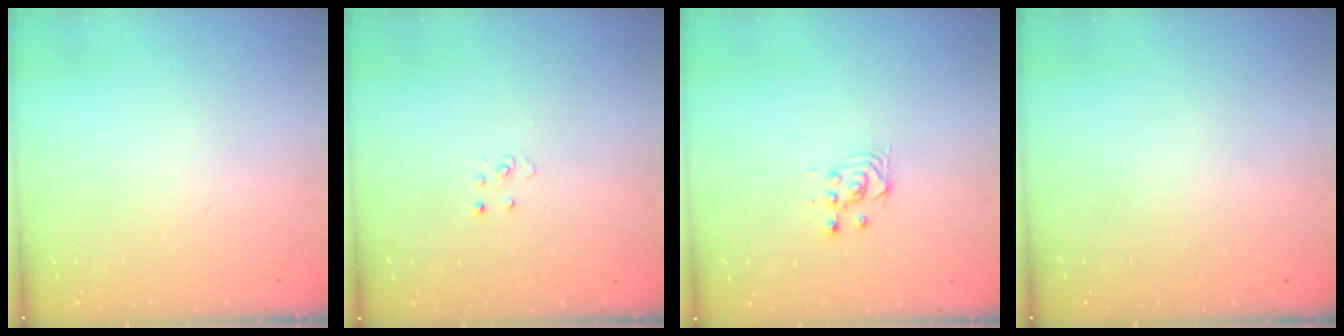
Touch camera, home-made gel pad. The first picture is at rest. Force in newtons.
{"total": 3.7, "press": 3.7, "slide": 0.3}
{"total": 3.3, "press": 3.3, "slide": 0.3}
{"total": 0.0}